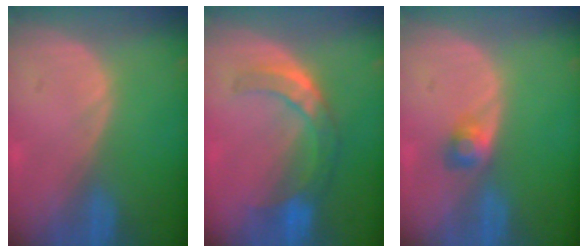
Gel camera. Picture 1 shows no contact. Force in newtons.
{"total": 7.5, "press": 6.5, "slide": 3.8}
{"total": 2.4, "press": 2.3, "slide": 0.9}